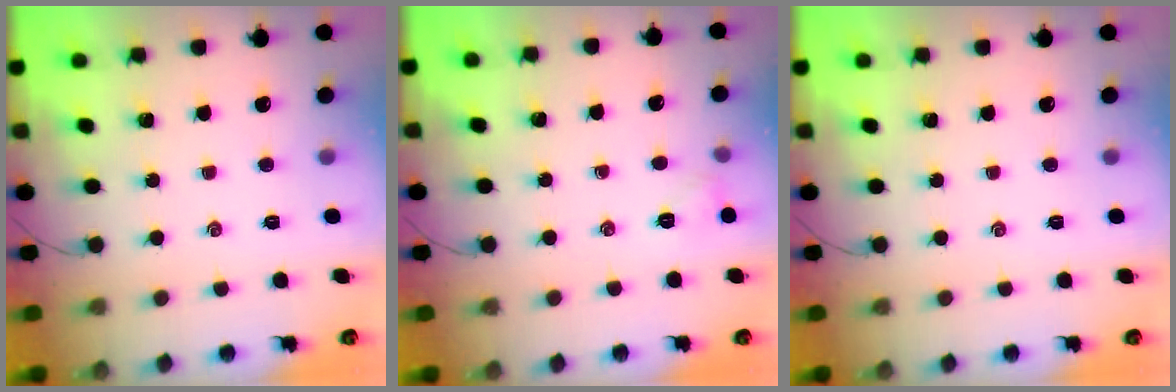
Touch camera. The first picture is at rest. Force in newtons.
{"total": 5.3, "press": 5.1, "slide": 1.4}
{"total": 0.0}